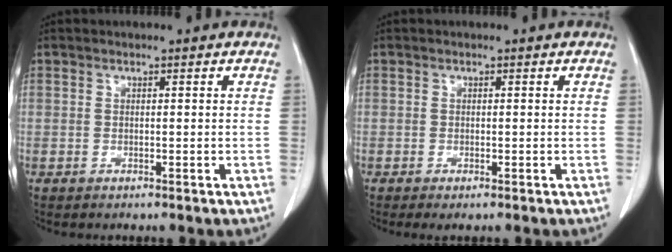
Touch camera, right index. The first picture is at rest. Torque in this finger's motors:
{"motor_torque": [0.14, -0.21, -0.04, 0.01]}